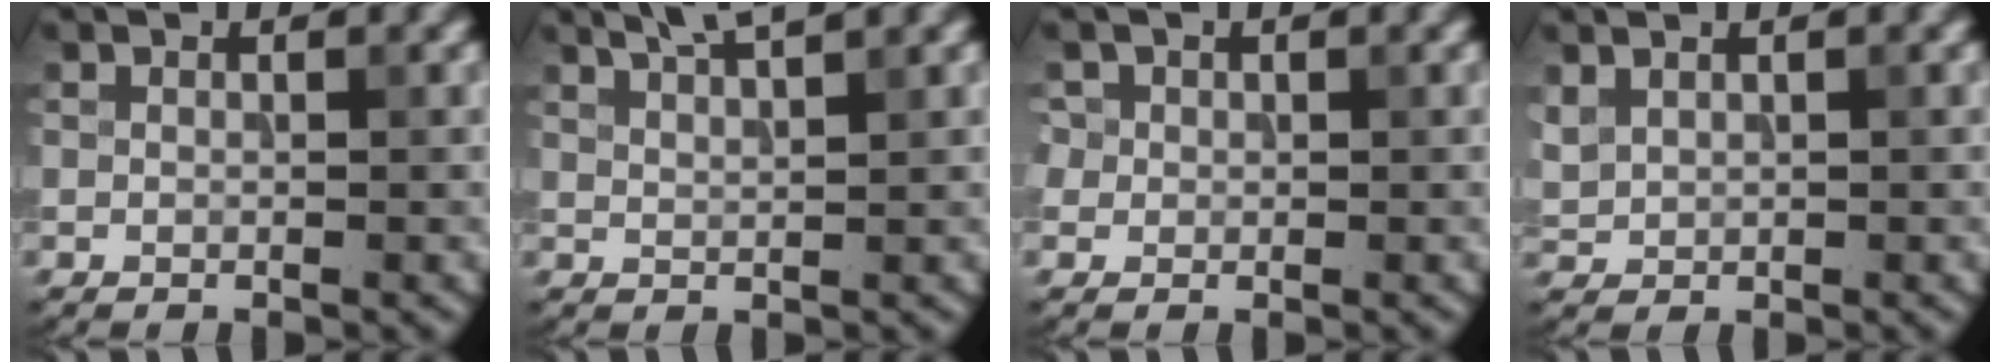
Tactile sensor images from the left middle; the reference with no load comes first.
{"total": 3.7, "force": [2.8, 0.9, 2.2], "torque": [-0.011, 0.020, 0.023]}
{"total": 1.7, "force": [0.5, 1.6, 0.5], "torque": [-0.010, 0.004, 0.014]}
{"total": 1.2, "force": [0.8, 0.8, 0.5], "torque": [-0.012, 0.002, 0.024]}